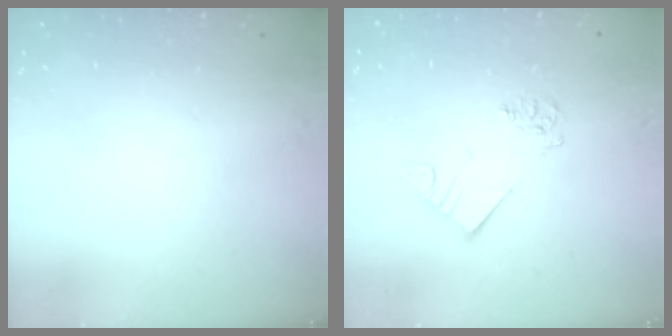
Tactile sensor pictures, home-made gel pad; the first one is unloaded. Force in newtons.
{"total": 5.9, "press": 5.9, "slide": 0.4}